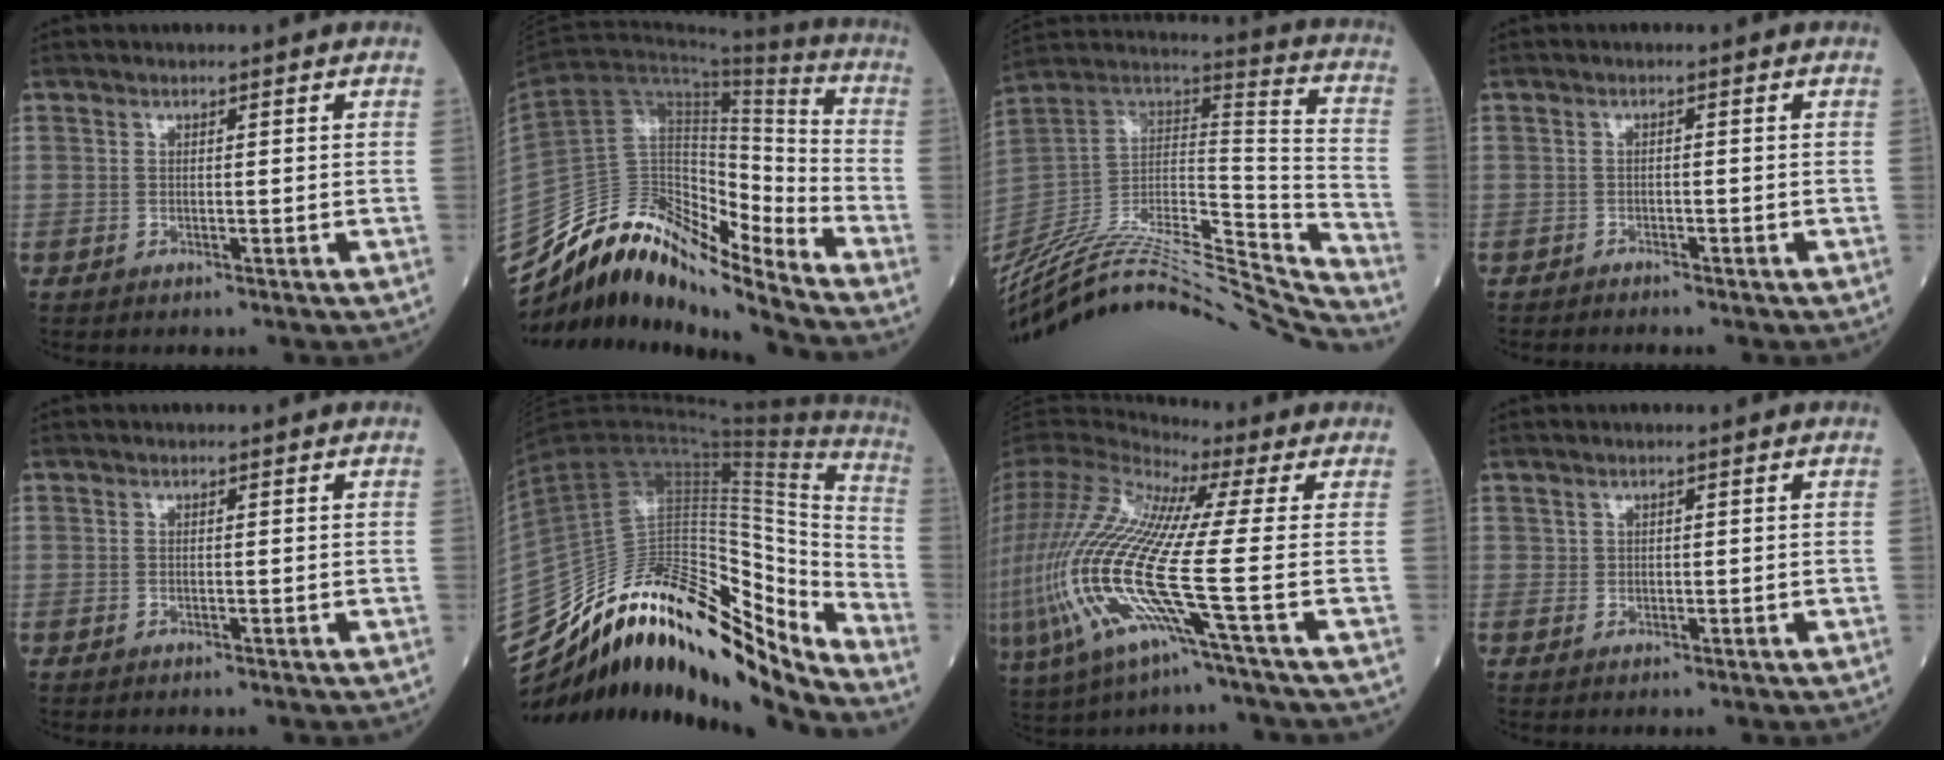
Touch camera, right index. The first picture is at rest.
{"total": 15.1, "force": [-14.4, 1.8, 4.3], "torque": [-0.064, 0.078, -0.261]}
{"total": 36.1, "force": [-32.8, 4.2, 14.4], "torque": [-0.196, -0.030, -0.488]}
{"total": 1.7, "force": [-1.6, 0.5, 0.6], "torque": [-0.012, -0.002, -0.020]}
{"total": 0.0}
{"total": 26.5, "force": [-21.1, 6.0, 14.8], "torque": [-0.252, 0.047, -0.346]}
{"total": 21.4, "force": [-5.8, 2.1, 20.5], "torque": [-0.507, -0.033, -0.125]}
{"total": 0.5, "force": [0.3, 0.4, 0.0], "torque": [0.007, 0.000, 0.003]}